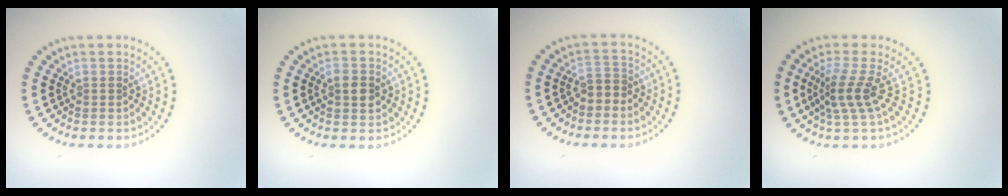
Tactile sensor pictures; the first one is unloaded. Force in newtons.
{"total": 1.7, "press": 1.7, "slide": 0.2}
{"total": 1.7, "press": 1.4, "slide": 0.9}
{"total": 2.9, "press": 1.9, "slide": 2.2}